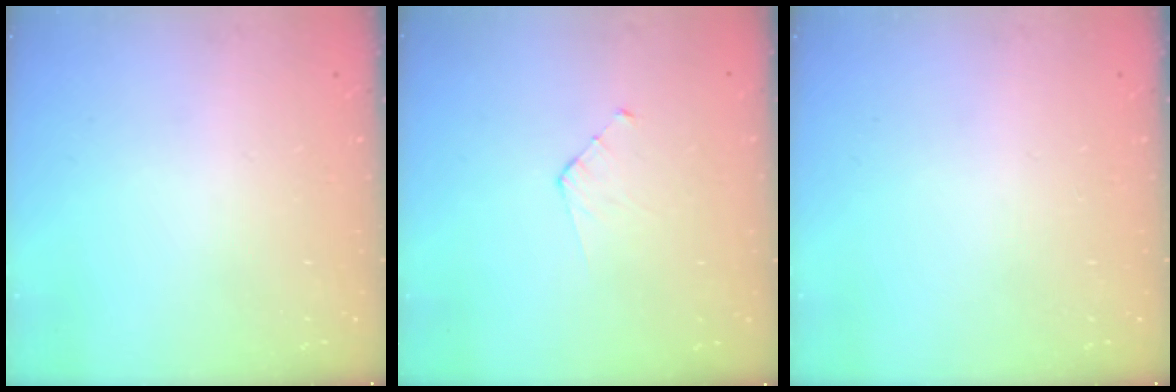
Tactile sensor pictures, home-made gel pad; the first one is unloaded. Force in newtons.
{"total": 3.2, "press": 3.1, "slide": 0.3}
{"total": 0.0}